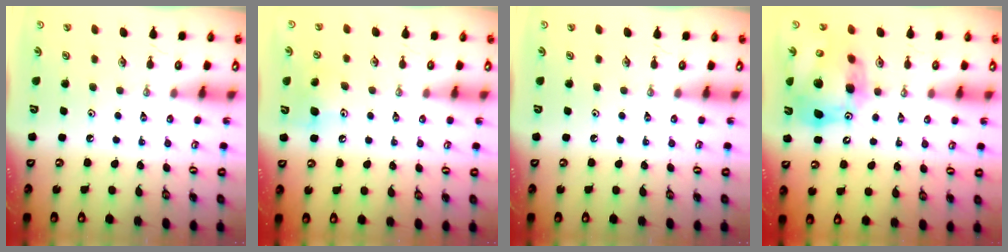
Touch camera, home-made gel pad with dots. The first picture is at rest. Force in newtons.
{"total": 7.4, "press": 7.1, "slide": 2.2}
{"total": 0.0}
{"total": 17.4, "press": 17.2, "slide": 2.7}